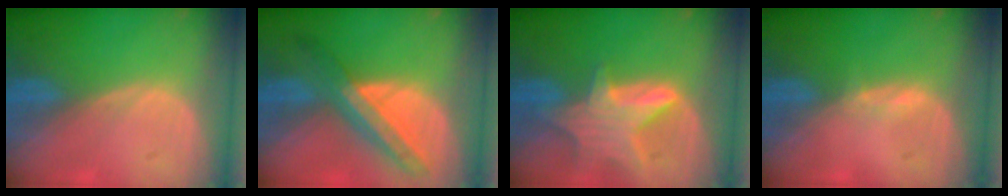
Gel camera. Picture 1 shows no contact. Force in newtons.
{"total": 8.4, "press": 7.4, "slide": 4.0}
{"total": 8.0, "press": 7.2, "slide": 3.4}
{"total": 1.0, "press": 0.8, "slide": 0.5}